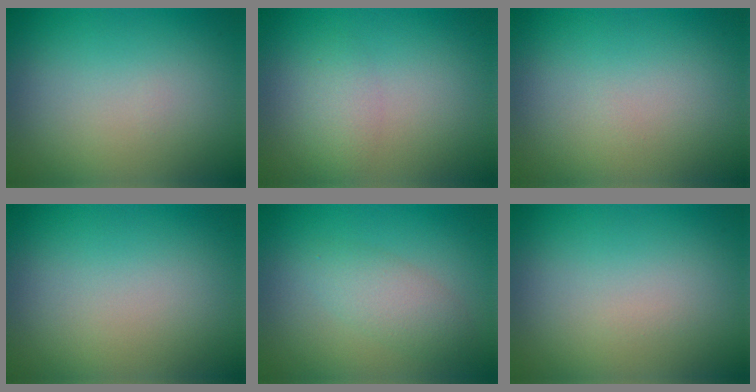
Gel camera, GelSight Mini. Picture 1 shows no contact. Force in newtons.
{"total": 1.6, "press": 1.5, "slide": 0.2}
{"total": 0.0}
{"total": 0.0}
{"total": 2.8, "press": 2.8, "slide": 0.1}
{"total": 0.0}